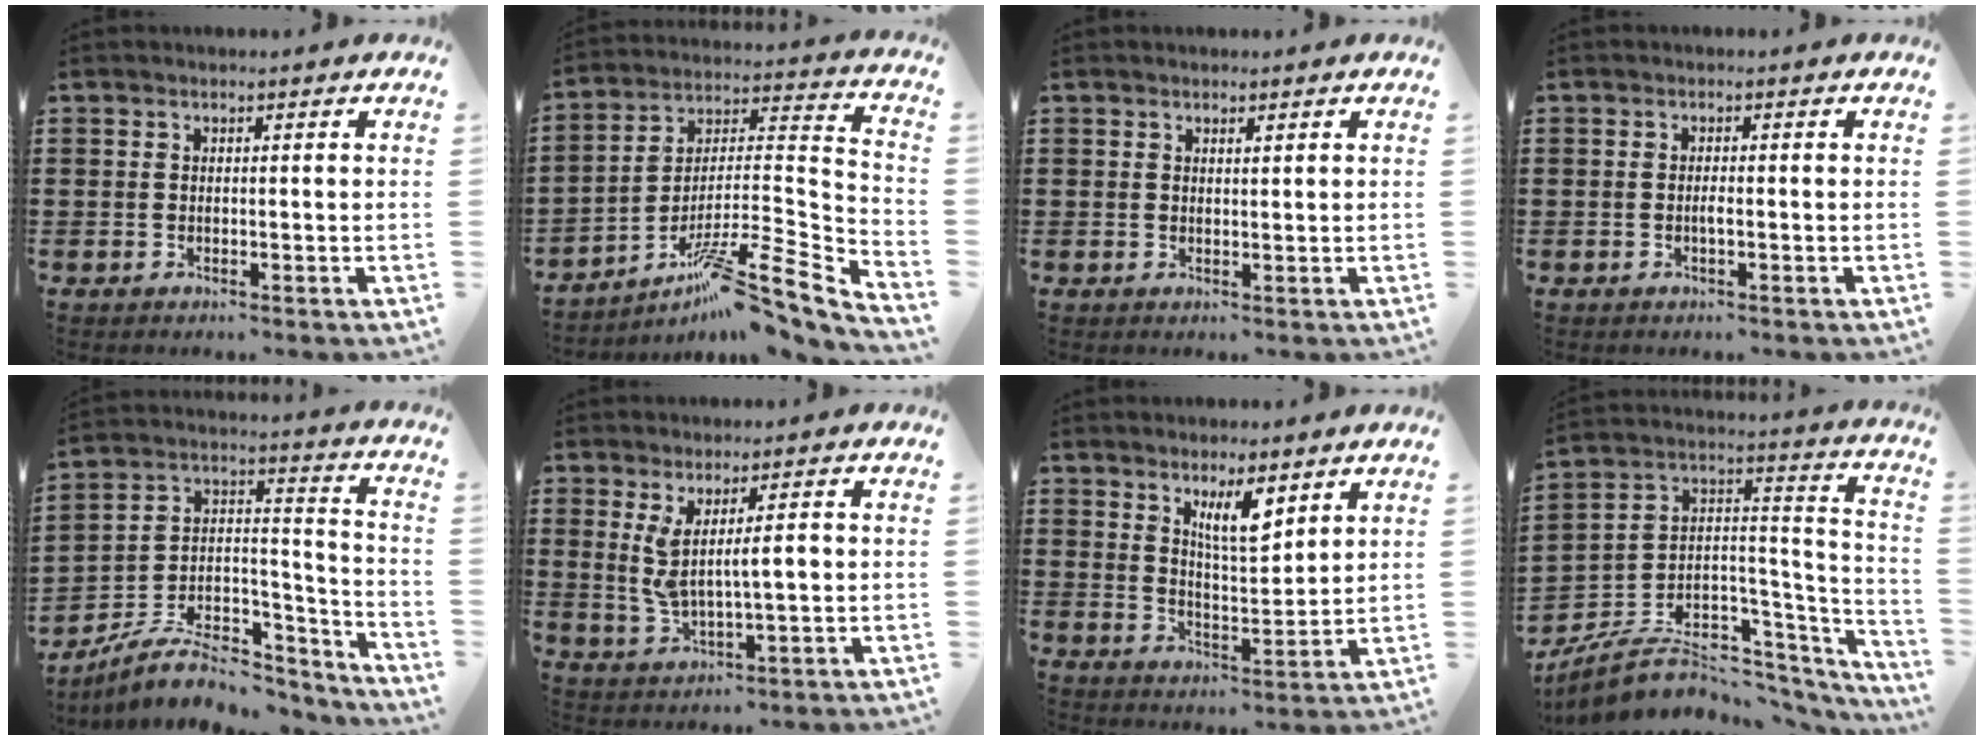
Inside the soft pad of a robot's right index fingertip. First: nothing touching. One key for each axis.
{"total": 10.2, "fx": -7.1, "fy": 0.6, "fz": 7.3, "tx": -0.116, "ty": -0.002, "tz": -0.137}
{"total": 0.8, "fx": 0.7, "fy": 0.2, "fz": 0.3, "tx": -0.008, "ty": 0.000, "tz": 0.014}
{"total": 1.0, "fx": -0.4, "fy": 0.1, "fz": 1.0, "tx": -0.019, "ty": -0.004, "tz": -0.006}
{"total": 7.5, "fx": -5.9, "fy": 3.5, "fz": 3.0, "tx": -0.056, "ty": 0.013, "tz": -0.110}
{"total": 6.5, "fx": 1.3, "fy": 1.5, "fz": 6.2, "tx": -0.126, "ty": -0.003, "tz": 0.018}
{"total": 6.7, "fx": 4.3, "fy": 1.9, "fz": 4.8, "tx": -0.087, "ty": -0.010, "tz": 0.071}
{"total": 7.7, "fx": -4.1, "fy": 5.3, "fz": 3.8, "tx": -0.085, "ty": 0.004, "tz": -0.070}